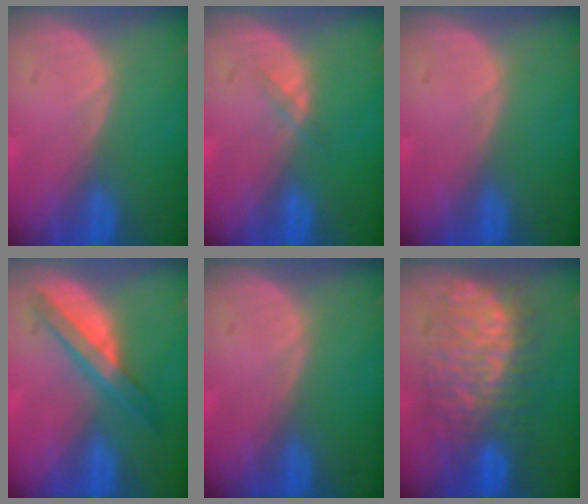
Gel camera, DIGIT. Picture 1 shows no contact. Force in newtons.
{"total": 1.0, "press": 1.0, "slide": 0.2}
{"total": 0.0}
{"total": 5.4, "press": 5.3, "slide": 0.8}
{"total": 0.0}
{"total": 11.1, "press": 11.0, "slide": 1.2}